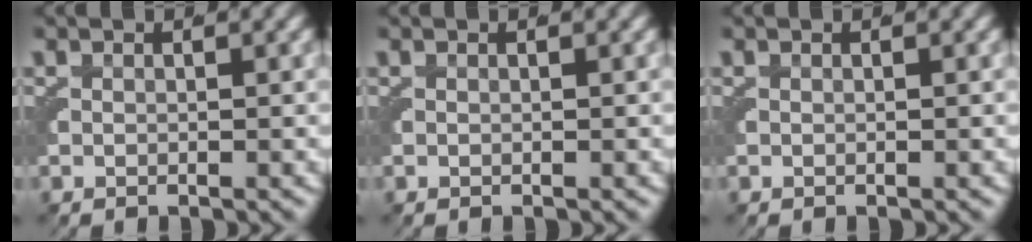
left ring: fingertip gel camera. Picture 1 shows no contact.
{"total": 0.0}
{"total": 0.0}